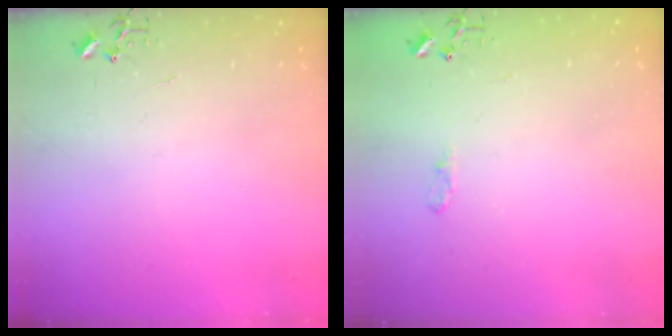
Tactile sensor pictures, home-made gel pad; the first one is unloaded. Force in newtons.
{"total": 6.8, "press": 6.8, "slide": 0.6}